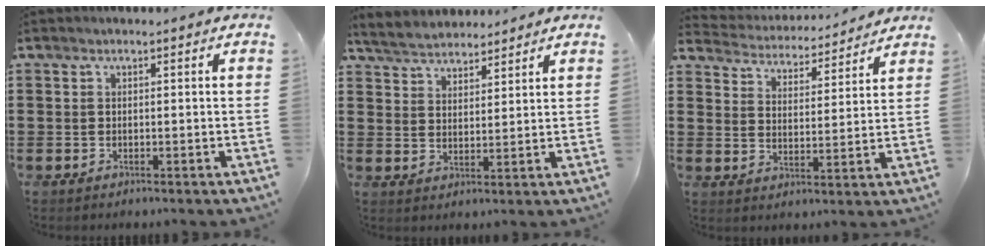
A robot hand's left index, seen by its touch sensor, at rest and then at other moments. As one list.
[{"total": 4.3, "force": [4.1, 1.1, 0.3], "torque": [-0.025, -0.008, 0.076]}, {"total": 4.0, "force": [4.0, 0.2, -0.2], "torque": [-0.022, -0.032, 0.063]}]